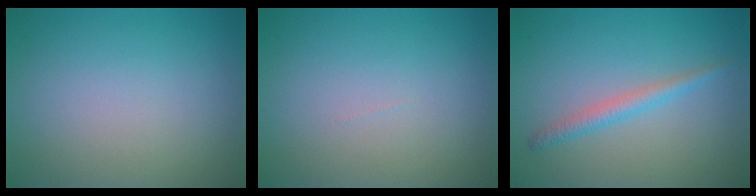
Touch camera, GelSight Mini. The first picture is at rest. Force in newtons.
{"total": 0.0}
{"total": 1.8, "press": 1.8, "slide": 0.1}